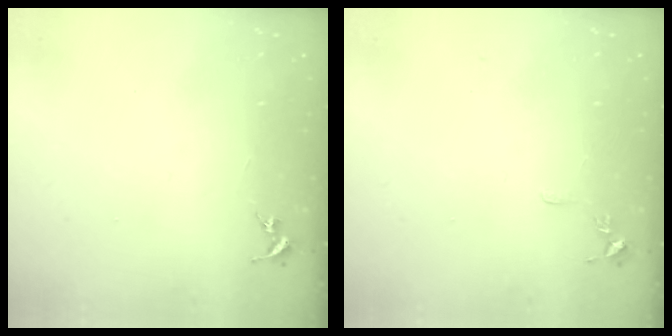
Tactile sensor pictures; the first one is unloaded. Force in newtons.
{"total": 4.4, "press": 4.4, "slide": 0.6}